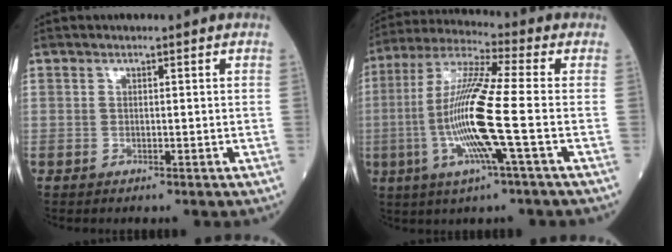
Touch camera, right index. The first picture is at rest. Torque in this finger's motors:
{"motor_torque": [2.14, 0.00, 1.06, 0.21]}